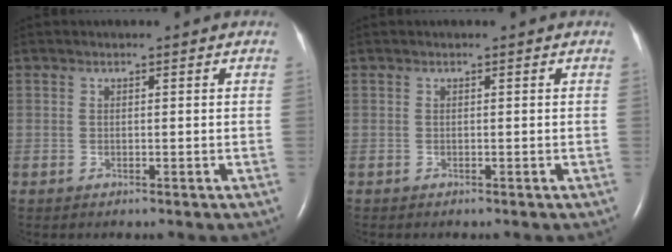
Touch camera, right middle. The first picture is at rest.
{"total": 0.0}